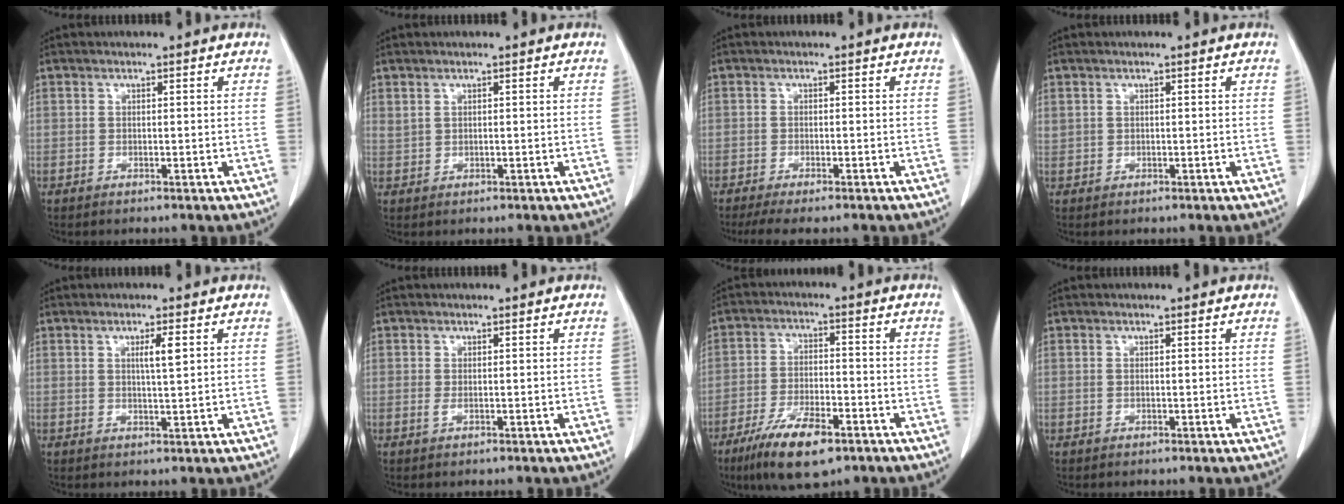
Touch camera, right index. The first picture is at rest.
{"total": 1.0, "force": [0.6, 0.4, 0.7], "torque": [-0.022, 0.005, 0.019]}
{"total": 5.9, "force": [-4.9, 1.0, 3.2], "torque": [-0.041, -0.011, -0.073]}
{"total": 0.7, "force": [0.4, 0.5, 0.2], "torque": [0.002, 0.009, 0.008]}
{"total": 2.7, "force": [0.9, 0.0, 2.5], "torque": [-0.045, -0.003, 0.015]}
{"total": 0.5, "force": [-0.1, 0.1, 0.5], "torque": [-0.013, -0.002, -0.002]}
{"total": 10.6, "force": [-6.6, 3.0, 7.7], "torque": [-0.142, -0.015, -0.111]}
{"total": 0.0}